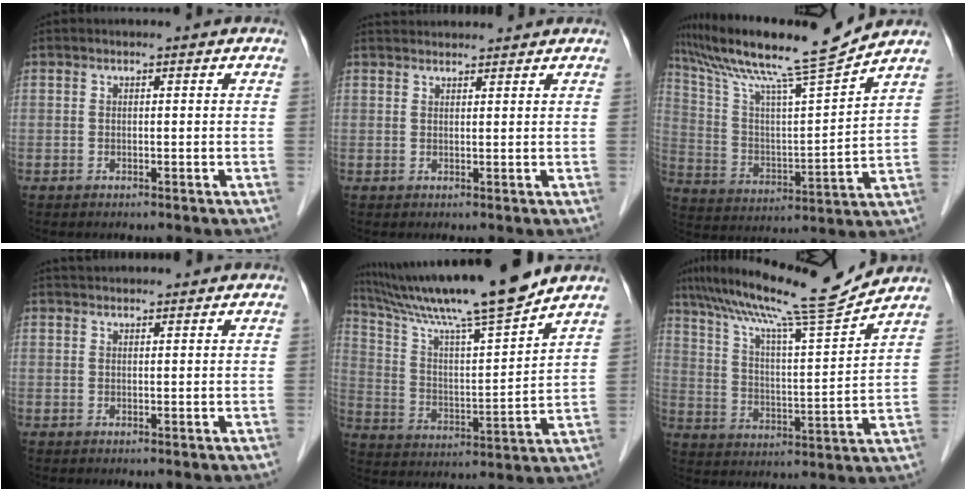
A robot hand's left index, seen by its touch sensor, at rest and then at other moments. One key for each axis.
{"total": 5.8, "fx": 5.7, "fy": 0.3, "fz": 1.2, "tx": -0.018, "ty": 0.037, "tz": 0.080}
{"total": 16.6, "fx": 14.4, "fy": -1.4, "fz": 8.2, "tx": -0.156, "ty": -0.007, "tz": 0.244}
{"total": 3.5, "fx": 3.3, "fy": 0.3, "fz": 0.9, "tx": -0.012, "ty": 0.035, "tz": 0.053}
{"total": 18.6, "fx": 15.7, "fy": -1.0, "fz": 9.9, "tx": -0.176, "ty": 0.003, "tz": 0.264}
{"total": 15.8, "fx": 14.1, "fy": -1.7, "fz": 6.9, "tx": -0.126, "ty": -0.013, "tz": 0.225}